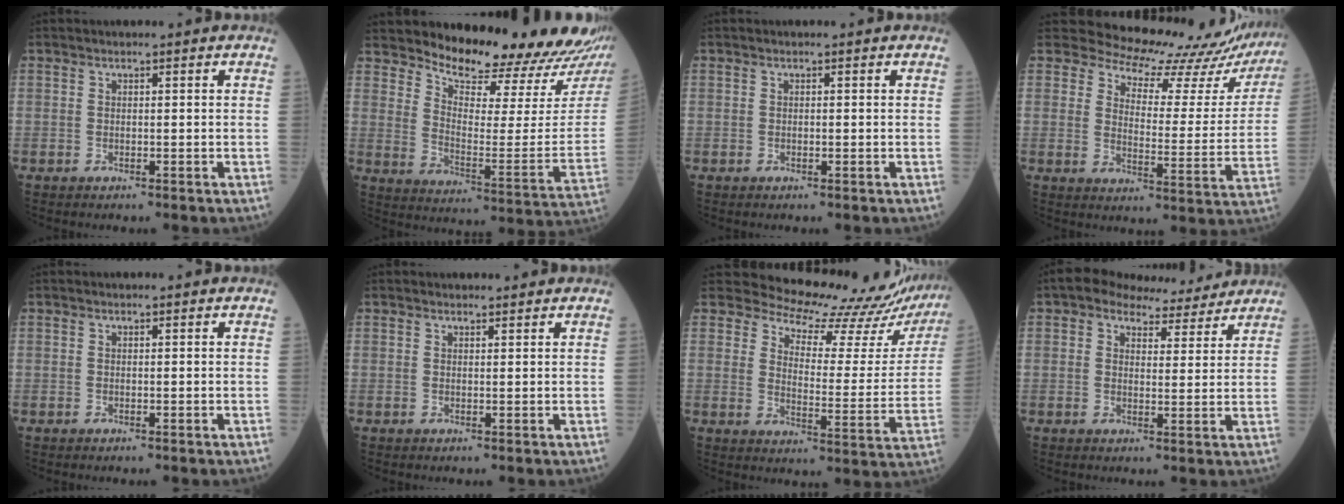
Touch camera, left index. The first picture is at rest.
{"total": 19.8, "force": [18.3, 2.0, 7.4], "torque": [-0.115, -0.102, 0.239]}
{"total": 0.0}
{"total": 18.8, "force": [18.3, 3.4, 2.8], "torque": [-0.031, -0.087, 0.199]}
{"total": 0.0}
{"total": 1.6, "force": [1.6, 0.3, 0.1], "torque": [-0.008, 0.005, 0.024]}
{"total": 19.2, "force": [18.7, 2.3, 3.5], "torque": [-0.050, -0.102, 0.209]}
{"total": 8.1, "force": [7.1, 3.1, 2.4], "torque": [-0.032, 0.013, 0.089]}